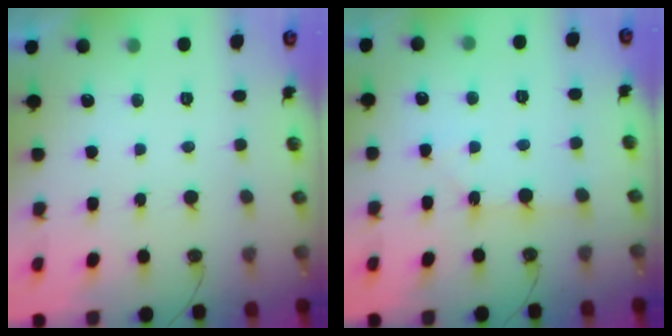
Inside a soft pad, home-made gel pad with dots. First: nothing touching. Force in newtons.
{"total": 1.8, "press": 1.8, "slide": 0.3}